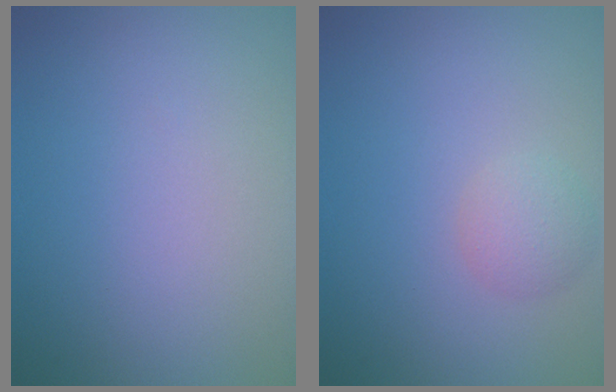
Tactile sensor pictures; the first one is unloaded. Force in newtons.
{"total": 1.8, "press": 1.8, "slide": 0.1}